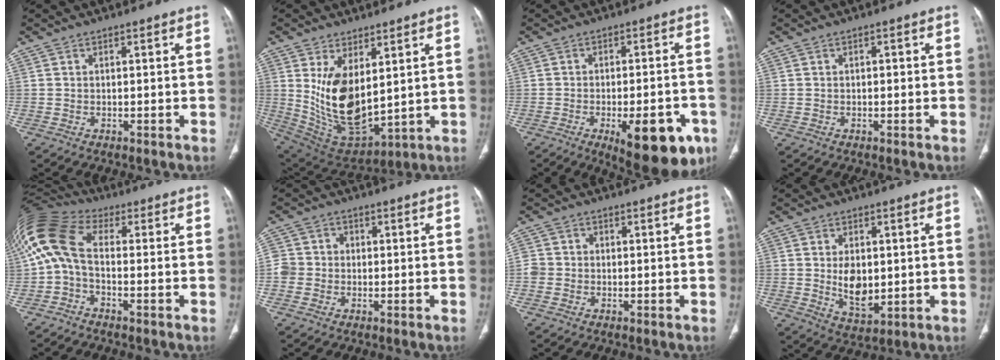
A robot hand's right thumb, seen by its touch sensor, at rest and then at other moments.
{"total": 15.2, "force": [3.5, 7.8, 12.6], "torque": [-0.220, -0.030, 0.096]}
{"total": 16.1, "force": [-7.2, 6.3, 12.9], "torque": [-0.121, 0.019, -0.081]}
{"total": 0.9, "force": [0.0, 0.5, 0.7], "torque": [-0.006, 0.002, -0.002]}
{"total": 12.6, "force": [-0.3, 7.1, 10.4], "torque": [-0.226, 0.045, -0.018]}
{"total": 4.3, "force": [-0.6, 4.1, 1.0], "torque": [-0.001, 0.014, -0.018]}
{"total": 2.8, "force": [-0.5, 2.7, 0.7], "torque": [0.000, 0.011, -0.013]}
{"total": 7.6, "force": [0.3, 4.6, 6.0], "torque": [-0.083, -0.016, 0.020]}